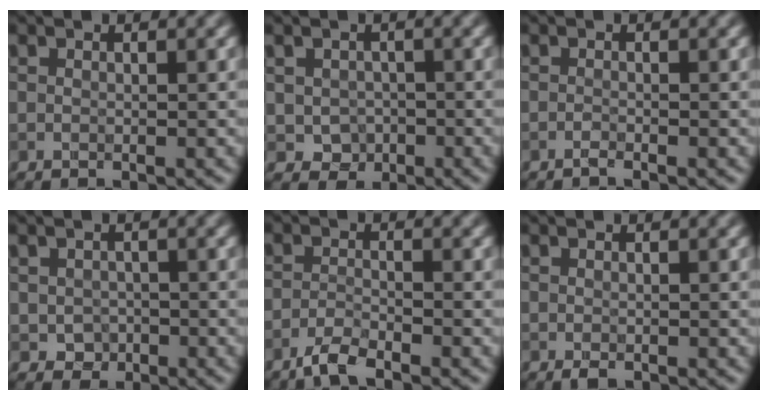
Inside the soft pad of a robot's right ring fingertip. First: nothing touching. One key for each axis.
{"total": 1.8, "fx": -0.7, "fy": 1.7, "fz": 0.3, "tx": -0.005, "ty": -0.004, "tz": -0.005}
{"total": 0.9, "fx": -0.9, "fy": 0.2, "fz": 0.2, "tx": 0.001, "ty": 0.002, "tz": -0.014}
{"total": 1.5, "fx": -0.8, "fy": 1.3, "fz": 0.0, "tx": 0.003, "ty": -0.003, "tz": -0.007}
{"total": 2.7, "fx": -2.5, "fy": 0.4, "fz": 1.0, "tx": -0.021, "ty": 0.001, "tz": -0.050}
{"total": 0.7, "fx": -0.5, "fy": 0.2, "fz": 0.4, "tx": -0.007, "ty": 0.000, "tz": -0.001}